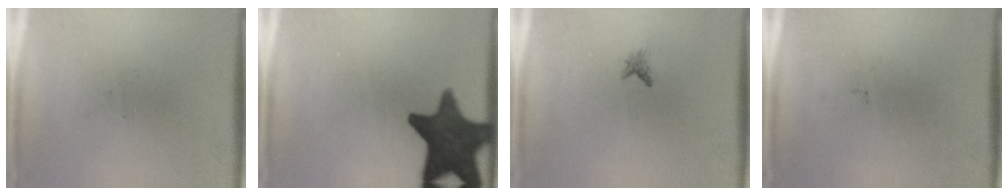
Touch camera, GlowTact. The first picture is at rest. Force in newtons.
{"total": 15.2}
{"total": 0.8}
{"total": 0.0}